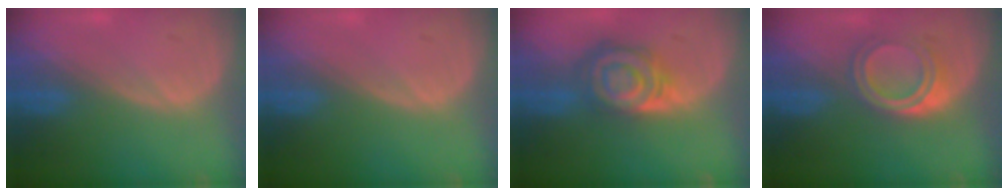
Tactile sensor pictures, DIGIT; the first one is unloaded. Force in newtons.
{"total": 0.0}
{"total": 8.1, "press": 7.2, "slide": 3.8}
{"total": 5.3, "press": 4.5, "slide": 2.6}